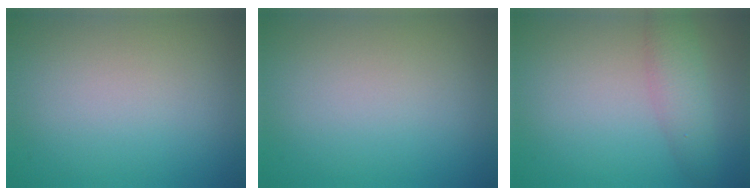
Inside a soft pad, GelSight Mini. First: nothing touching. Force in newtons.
{"total": 0.0}
{"total": 2.9, "press": 2.9, "slide": 0.1}